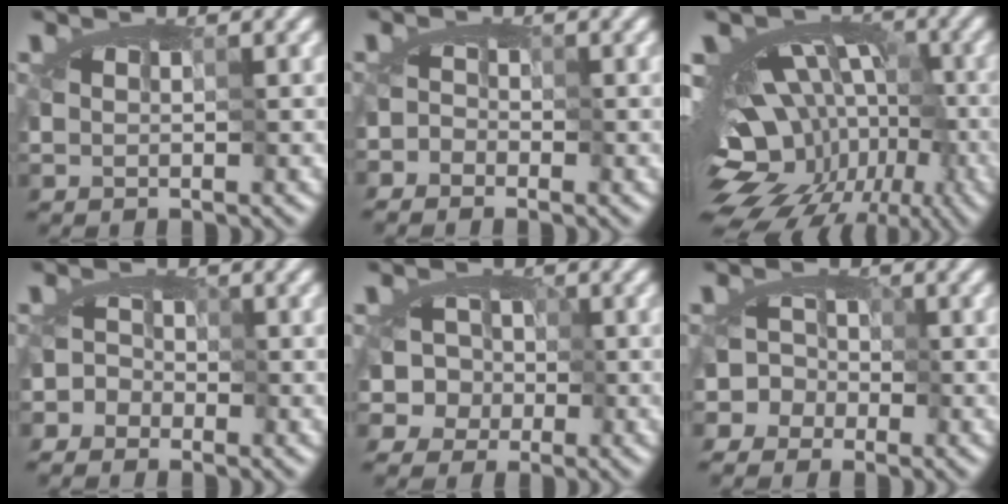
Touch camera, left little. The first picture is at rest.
{"total": 1.4, "force": [-1.4, 0.2, -0.4], "torque": [0.016, -0.004, -0.027]}
{"total": 15.3, "force": [-7.3, 10.5, 8.4], "torque": [-0.106, -0.001, -0.102]}
{"total": 2.6, "force": [-1.3, 2.1, 0.7], "torque": [0.008, 0.011, -0.036]}
{"total": 4.8, "force": [-0.7, 4.3, 2.0], "torque": [-0.012, 0.016, -0.044]}
{"total": 3.8, "force": [-1.3, 3.4, 1.2], "torque": [0.004, 0.021, -0.053]}